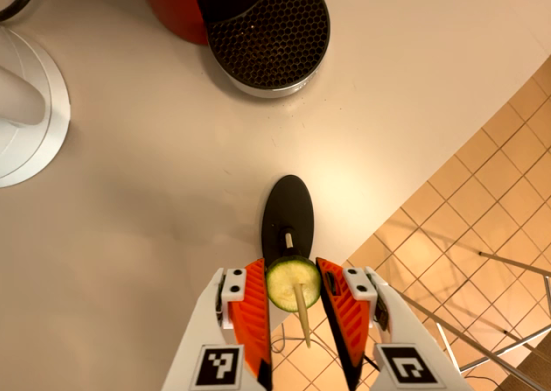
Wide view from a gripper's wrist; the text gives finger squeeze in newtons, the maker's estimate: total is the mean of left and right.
{"total": 9.4, "left": 8.8, "right": 10.0}